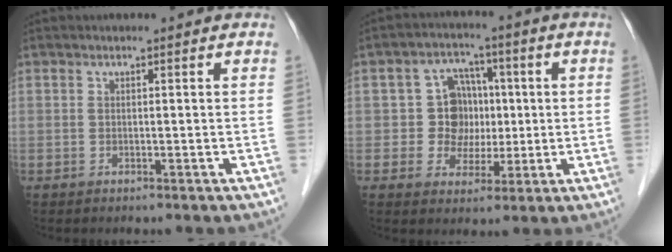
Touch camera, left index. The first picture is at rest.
{"total": 7.0, "force": [0.1, 6.7, 2.2], "torque": [-0.035, 0.024, 0.003]}